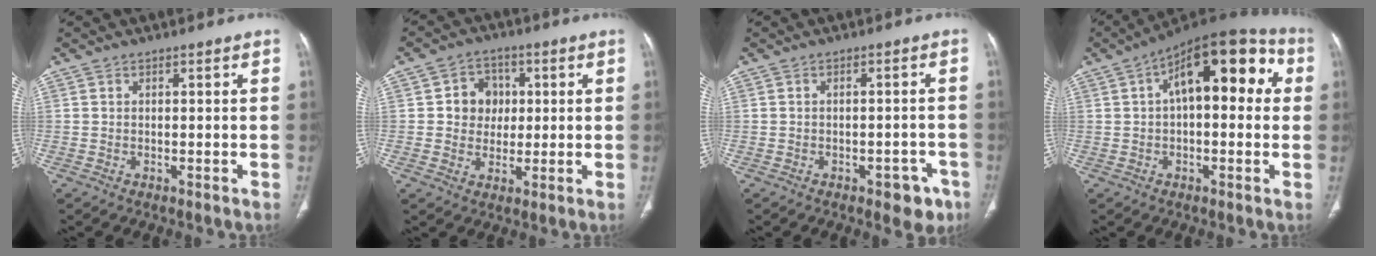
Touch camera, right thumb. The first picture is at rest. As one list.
[{"total": 7.2, "force": [1.0, 6.4, 3.2], "torque": [-0.007, 0.005, 0.013]}, {"total": 5.5, "force": [-3.2, 2.8, 3.4], "torque": [-0.016, 0.017, -0.036]}, {"total": 17.7, "force": [4.0, 8.3, 15.1], "torque": [-0.176, 0.041, 0.050]}]